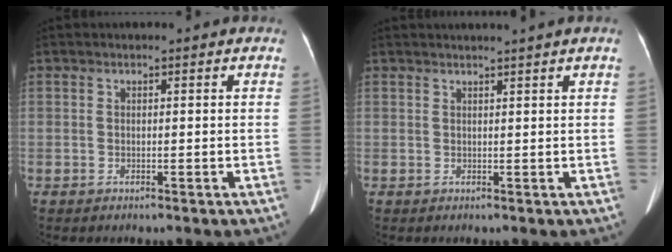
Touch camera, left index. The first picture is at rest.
{"total": 3.1, "force": [2.7, -0.9, 1.3], "torque": [-0.015, 0.013, 0.039]}